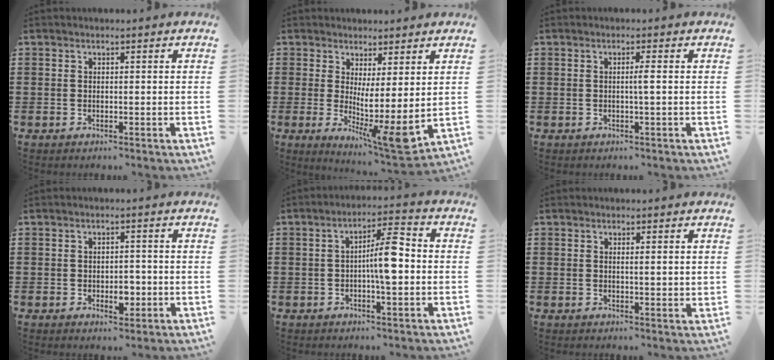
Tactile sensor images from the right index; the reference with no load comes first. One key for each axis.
{"total": 5.9, "fx": 0.6, "fy": 0.8, "fz": 5.8, "tx": -0.096, "ty": -0.040, "tz": 0.012}
{"total": 1.5, "fx": 0.0, "fy": -0.3, "fz": 1.5, "tx": -0.029, "ty": -0.002, "tz": -0.003}
{"total": 3.5, "fx": -0.9, "fy": 2.0, "fz": 2.8, "tx": -0.042, "ty": 0.001, "tz": -0.016}
{"total": 7.2, "fx": -0.5, "fy": 1.8, "fz": 6.9, "tx": -0.123, "ty": 0.011, "tz": -0.013}
{"total": 1.4, "fx": 0.4, "fy": 0.2, "fz": 1.3, "tx": -0.027, "ty": 0.002, "tz": 0.006}